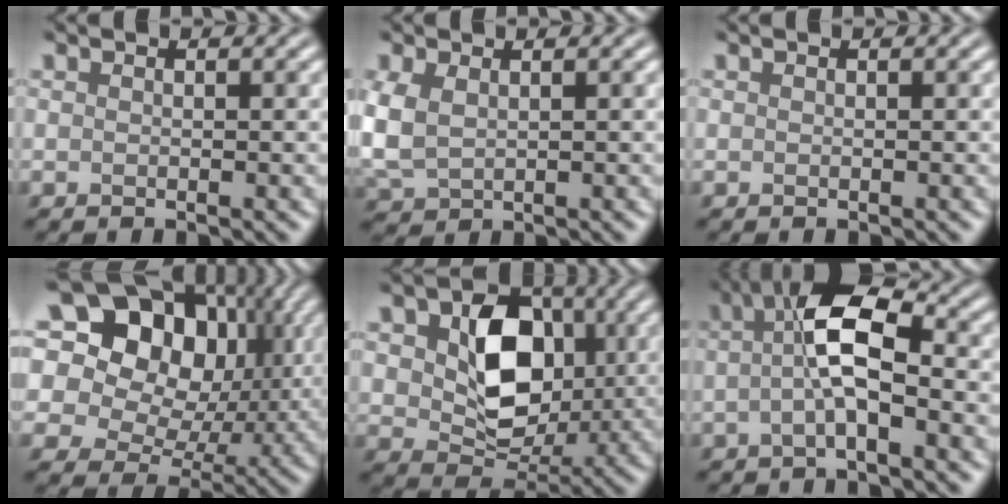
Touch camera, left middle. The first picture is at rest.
{"total": 2.5, "force": [0.1, 1.9, 1.7], "torque": [-0.071, -0.001, 0.022]}
{"total": 0.0}
{"total": 18.9, "force": [8.8, 13.5, 9.8], "torque": [-0.219, 0.091, 0.141]}
{"total": 7.6, "force": [1.3, 5.5, 5.0], "torque": [-0.111, -0.004, 0.040]}
{"total": 4.8, "force": [0.2, 1.1, 4.7], "torque": [-0.104, 0.019, 0.004]}